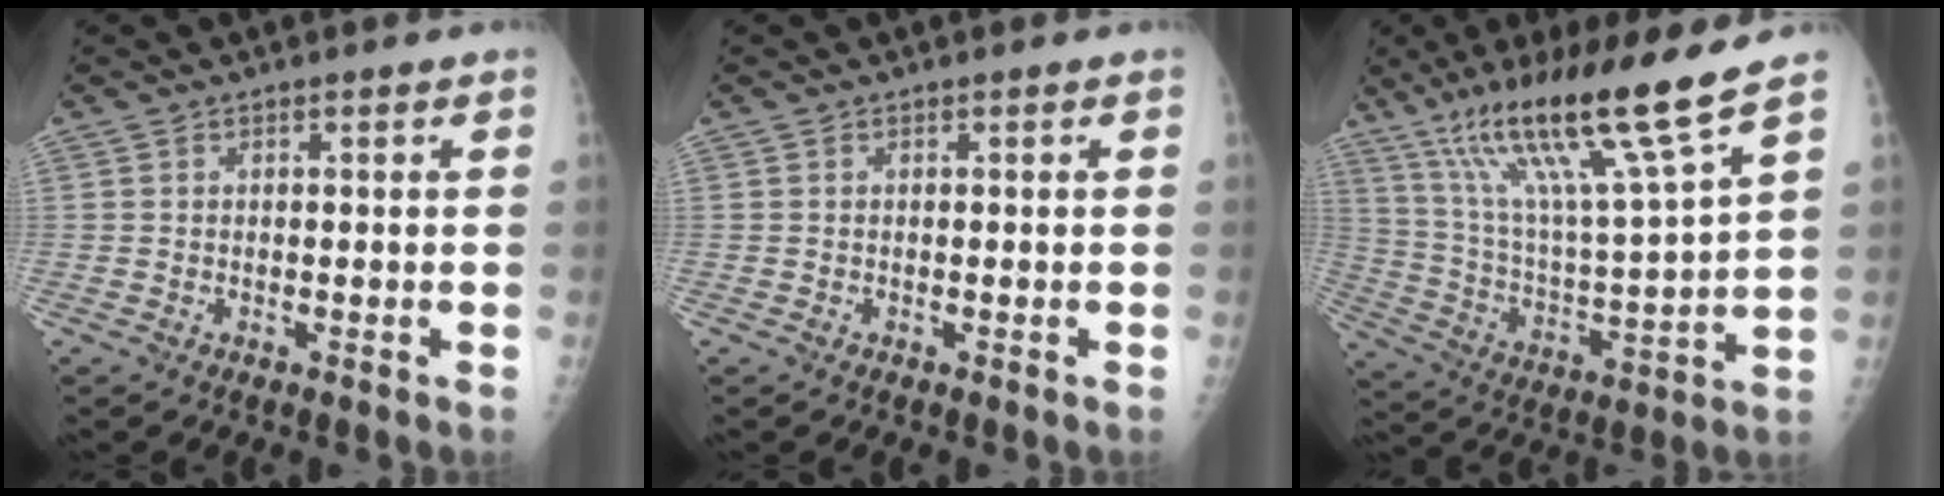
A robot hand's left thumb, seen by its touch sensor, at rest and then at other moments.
{"total": 0.0}
{"total": 19.4, "force": [13.2, 0.0, 14.3], "torque": [-0.236, -0.064, 0.239]}